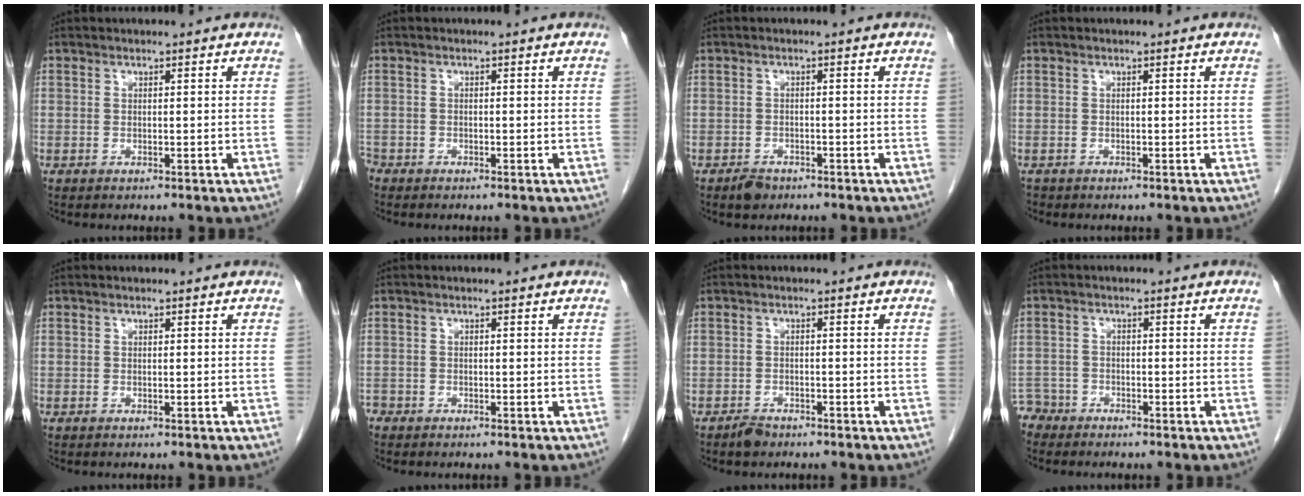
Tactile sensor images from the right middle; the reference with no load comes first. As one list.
[{"total": 1.6, "force": [-1.3, 0.8, 0.2], "torque": [-0.009, -0.001, -0.025]}, {"total": 2.0, "force": [-1.5, 1.2, 0.6], "torque": [-0.010, 0.001, -0.017]}, {"total": 0.6, "force": [-0.5, 0.3, 0.0], "torque": [-0.009, 0.001, -0.010]}, {"total": 0.0}, {"total": 1.4, "force": [-1.1, 0.9, 0.2], "torque": [-0.010, 0.000, -0.021]}, {"total": 1.7, "force": [-1.4, 0.9, 0.5], "torque": [-0.009, 0.000, -0.019]}, {"total": 3.3, "force": [-2.9, 1.3, -0.7], "torque": [0.012, 0.001, -0.060]}]